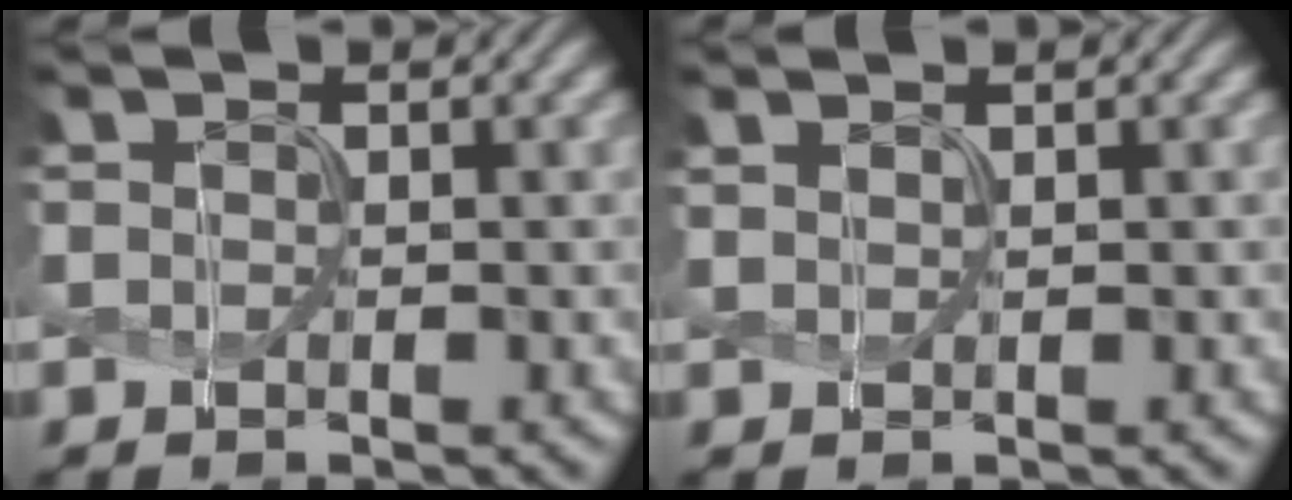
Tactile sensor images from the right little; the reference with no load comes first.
{"total": 0.8, "force": [0.6, 0.1, 0.5], "torque": [-0.011, -0.003, 0.012]}